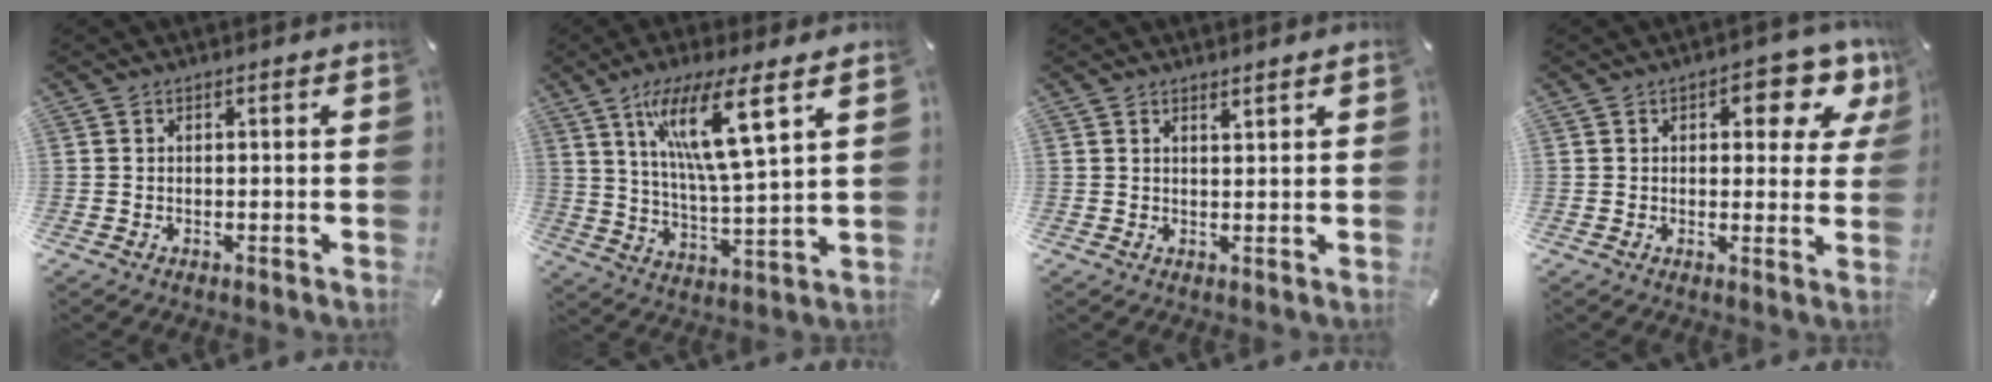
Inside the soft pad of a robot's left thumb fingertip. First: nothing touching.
{"total": 14.6, "force": [7.9, 2.5, 12.0], "torque": [-0.244, -0.013, 0.124]}
{"total": 1.5, "force": [1.4, -0.2, 0.3], "torque": [-0.008, -0.006, 0.027]}
{"total": 8.7, "force": [4.1, 4.3, 6.3], "torque": [-0.065, -0.022, 0.061]}